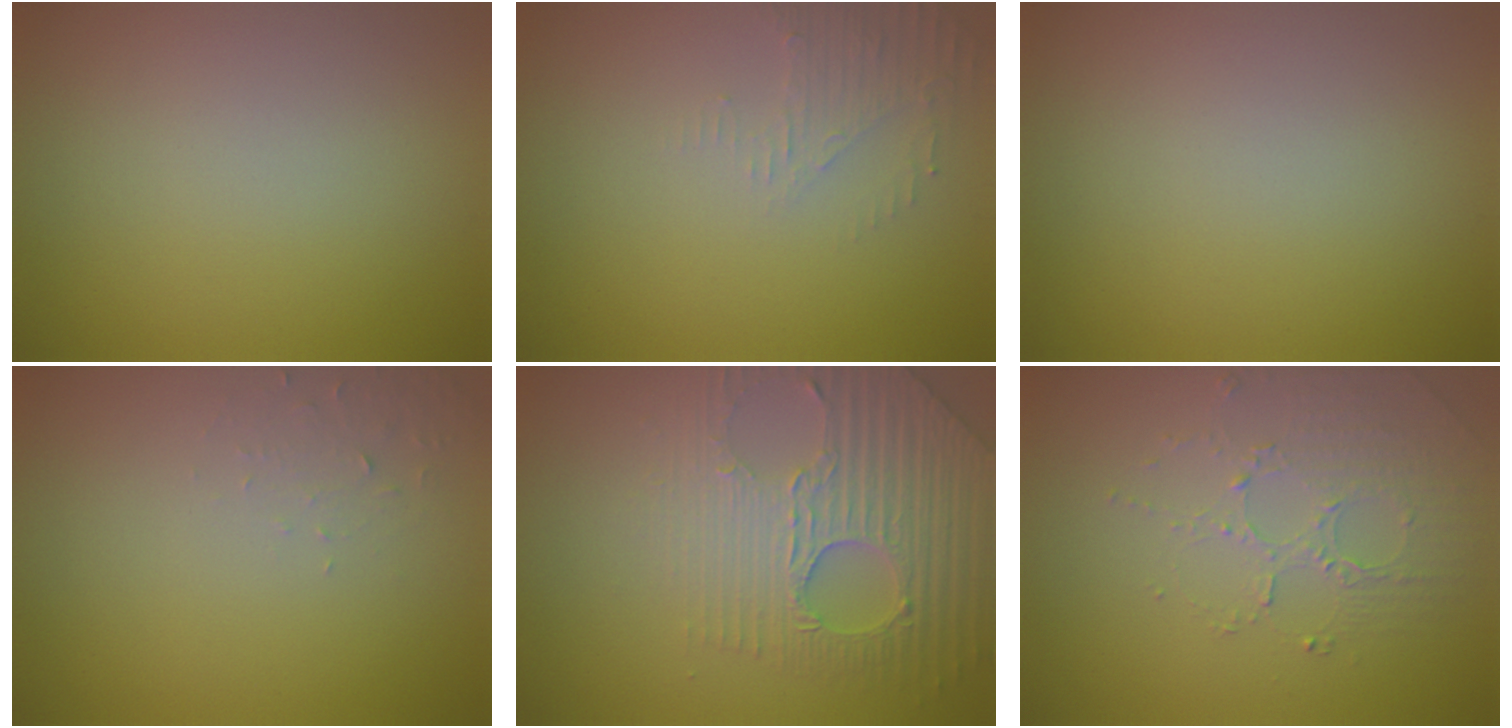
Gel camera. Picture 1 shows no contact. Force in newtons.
{"total": 1.9, "press": 1.8, "slide": 0.4}
{"total": 0.0}
{"total": 1.2, "press": 1.2, "slide": 0.1}
{"total": 4.8, "press": 4.5, "slide": 1.7}
{"total": 1.9, "press": 1.5, "slide": 1.1}